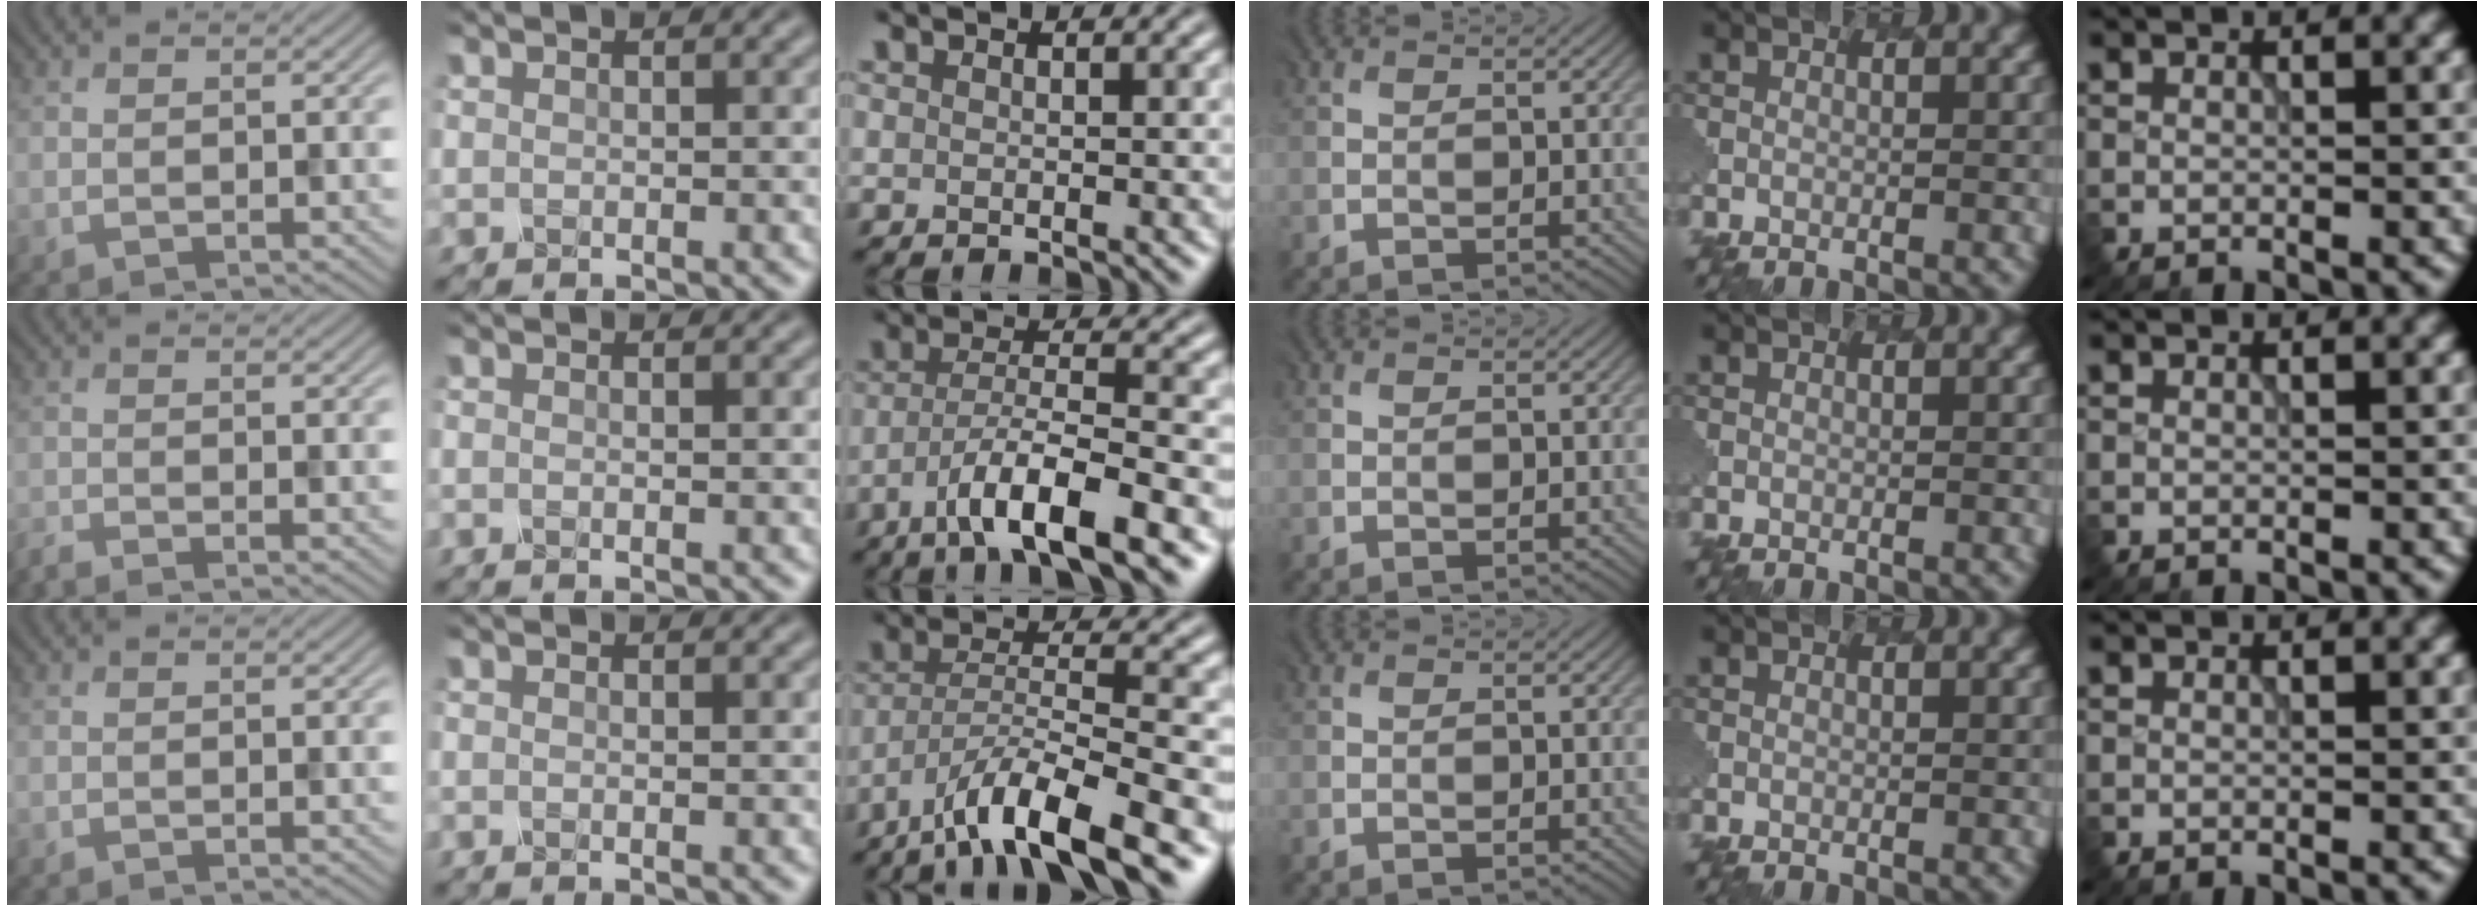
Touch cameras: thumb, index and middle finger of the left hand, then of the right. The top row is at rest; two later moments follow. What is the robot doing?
{"motion": "dispense", "object": "oil cruet"}